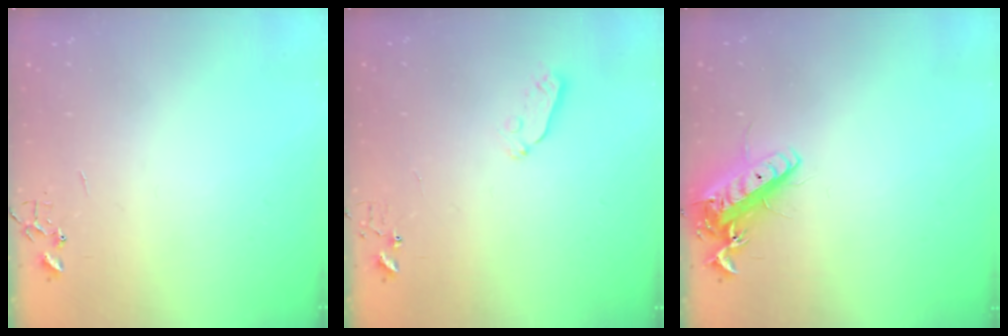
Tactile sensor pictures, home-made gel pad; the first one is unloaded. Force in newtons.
{"total": 3.9, "press": 3.8, "slide": 0.6}
{"total": 14.0, "press": 13.7, "slide": 2.6}